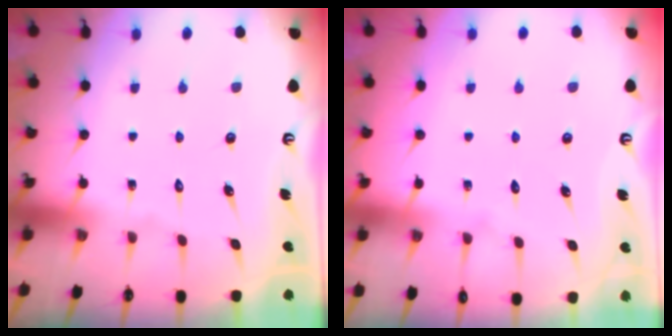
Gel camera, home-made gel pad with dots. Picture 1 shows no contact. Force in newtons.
{"total": 3.2, "press": 3.2, "slide": 0.4}